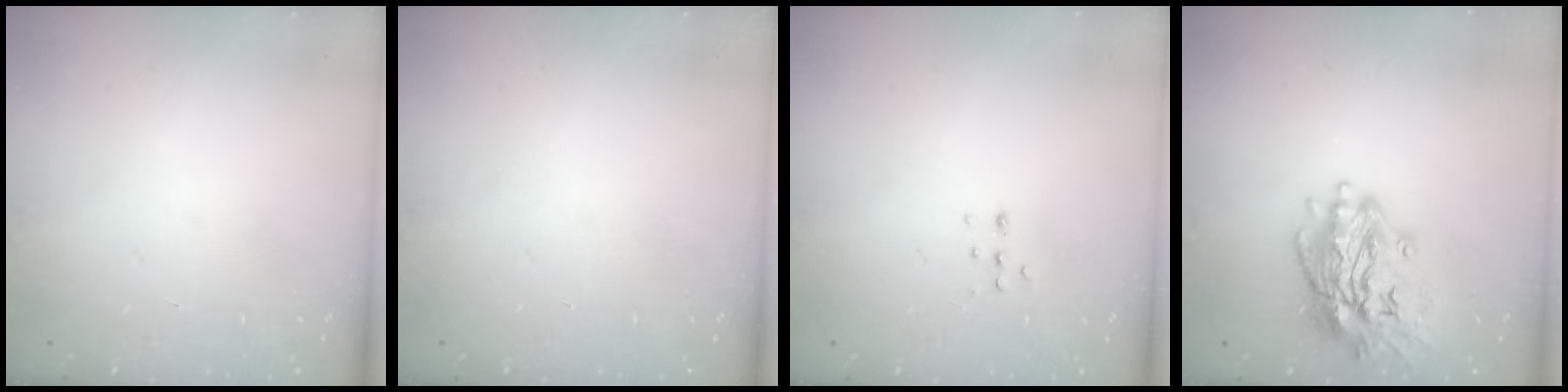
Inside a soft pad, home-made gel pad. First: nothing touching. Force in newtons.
{"total": 0.0}
{"total": 3.8, "press": 3.7, "slide": 0.9}
{"total": 17.1, "press": 16.9, "slide": 2.4}